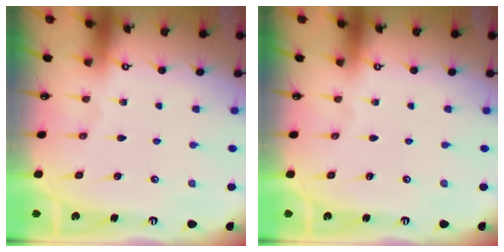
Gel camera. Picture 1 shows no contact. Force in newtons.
{"total": 0.0}